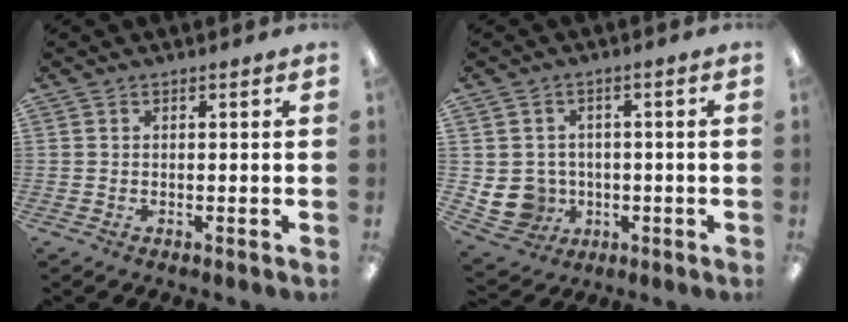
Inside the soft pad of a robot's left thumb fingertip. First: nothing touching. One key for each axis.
{"total": 7.6, "fx": -0.8, "fy": 7.2, "fz": 2.2, "tx": -0.071, "ty": 0.004, "tz": -0.007}